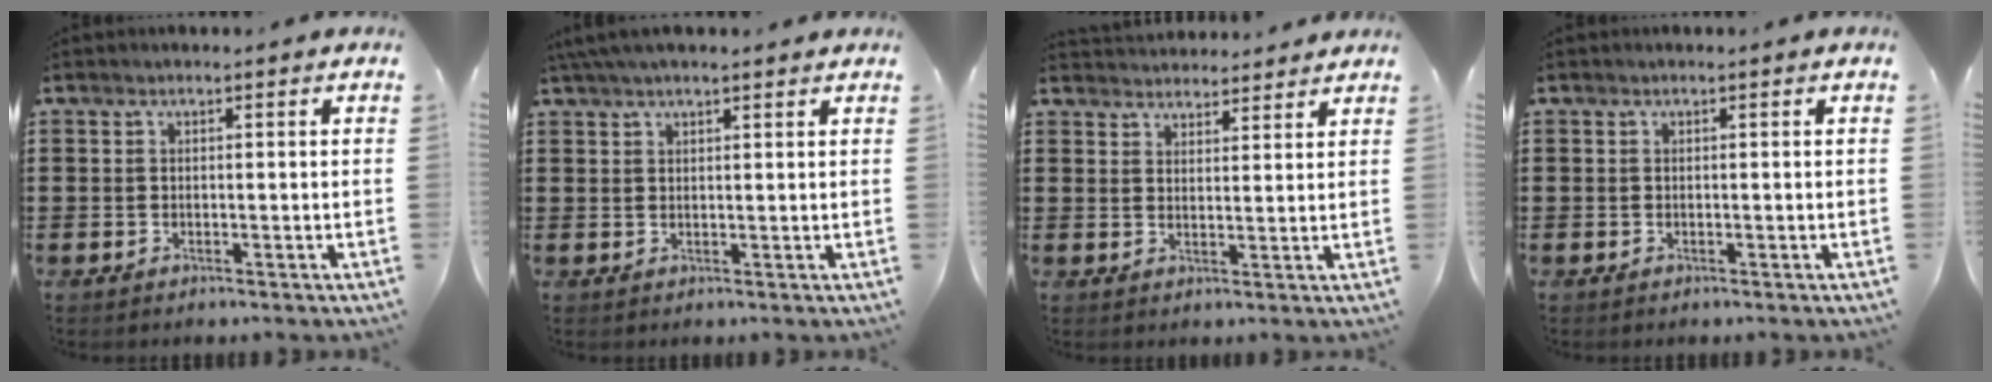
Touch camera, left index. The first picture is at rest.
{"total": 2.9, "force": [2.3, 0.5, 1.7], "torque": [-0.038, 0.003, 0.044]}
{"total": 3.1, "force": [3.1, 0.4, -0.3], "torque": [-0.003, -0.009, 0.059]}
{"total": 0.0}